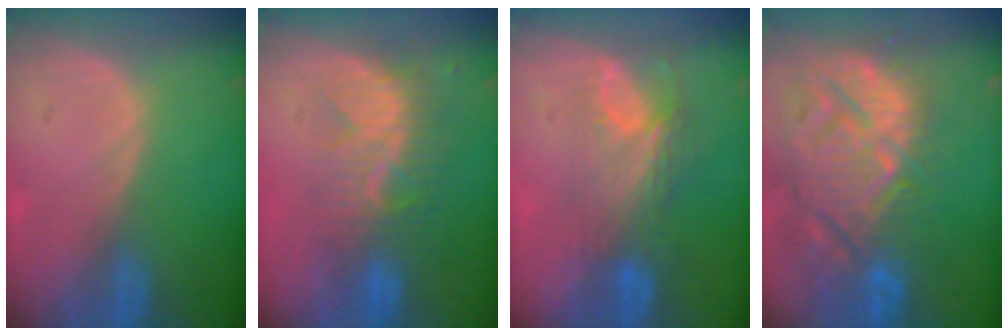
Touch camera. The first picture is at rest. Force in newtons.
{"total": 8.6, "press": 7.8, "slide": 3.5}
{"total": 7.8, "press": 6.9, "slide": 3.8}
{"total": 14.9, "press": 12.8, "slide": 7.7}